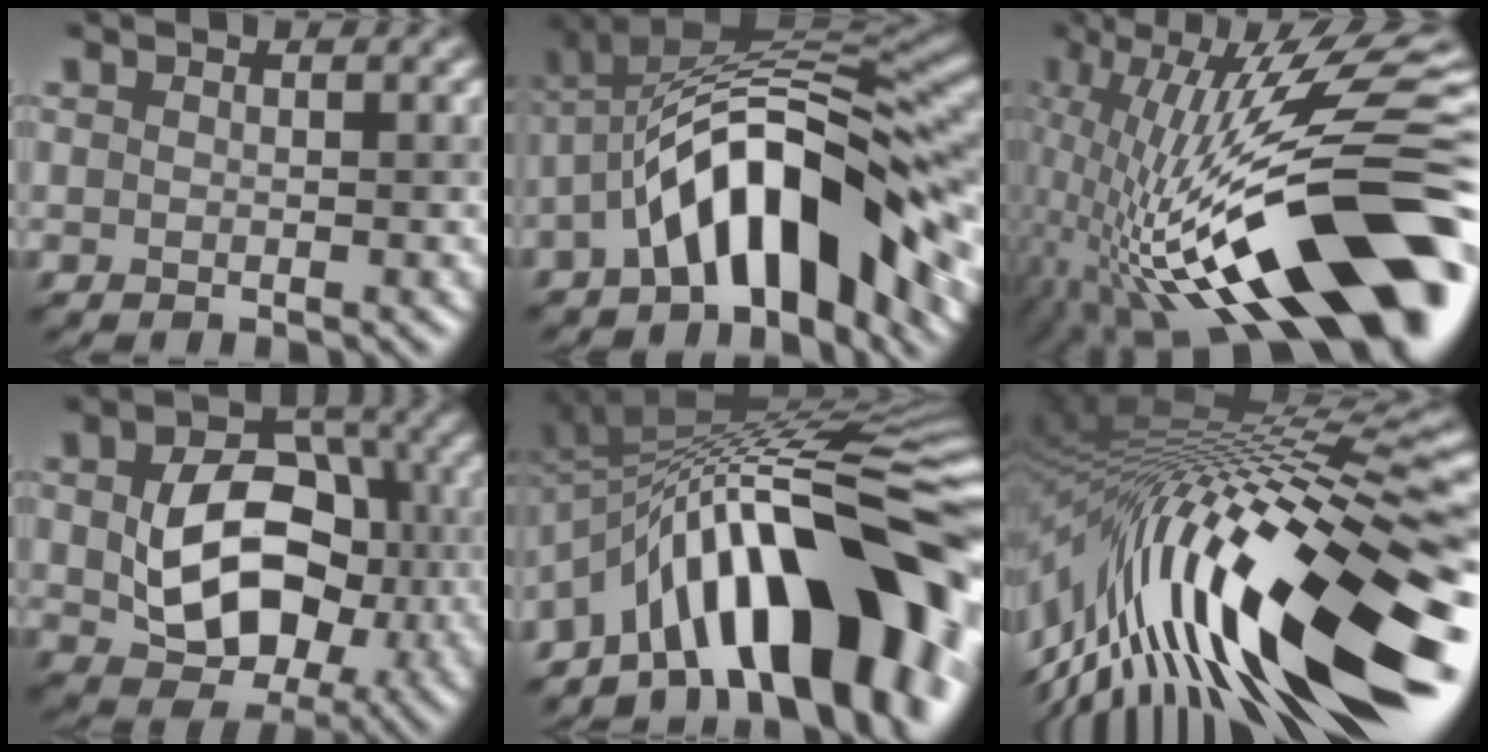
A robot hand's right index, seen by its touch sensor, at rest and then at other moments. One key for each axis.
{"total": 11.7, "fx": -3.5, "fy": 4.8, "fz": 10.1, "tx": -0.148, "ty": 0.019, "tz": -0.069}
{"total": 18.4, "fx": -3.5, "fy": 6.4, "fz": 16.9, "tx": -0.288, "ty": 0.043, "tz": -0.078}
{"total": 9.9, "fx": -0.2, "fy": 7.1, "fz": 6.9, "tx": -0.129, "ty": -0.008, "tz": 0.008}
{"total": 16.2, "fx": -6.5, "fy": 6.3, "fz": 13.4, "tx": -0.153, "ty": 0.049, "tz": -0.120}
{"total": 18.4, "fx": -3.3, "fy": 5.3, "fz": 17.3, "tx": -0.281, "ty": 0.011, "tz": -0.063}